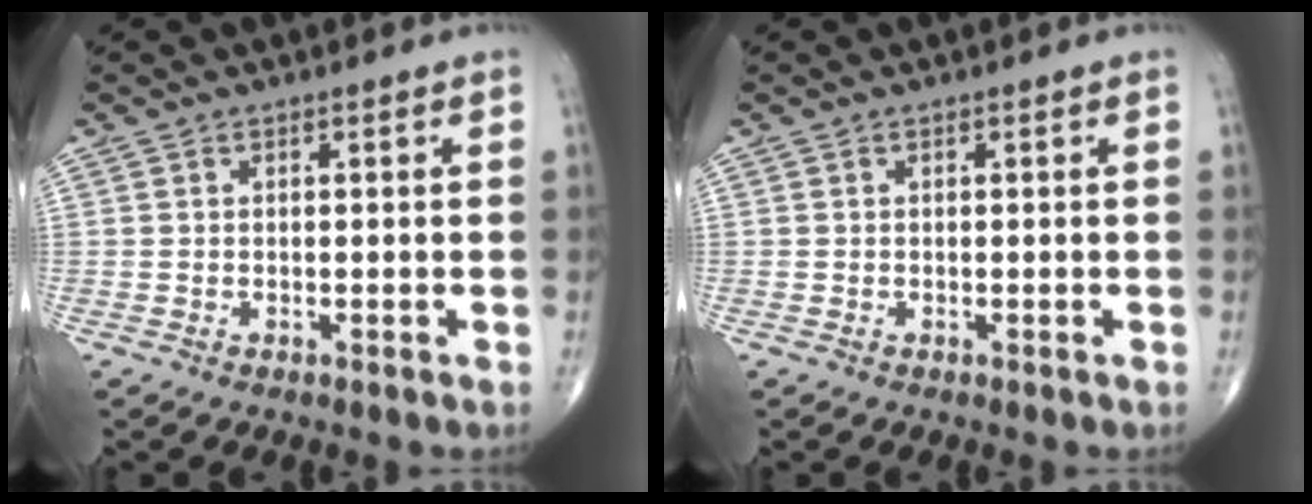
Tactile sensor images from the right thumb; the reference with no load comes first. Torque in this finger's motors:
{"motor_torque": [0.00, 0.00, 0.00, 0.00, 0.00]}